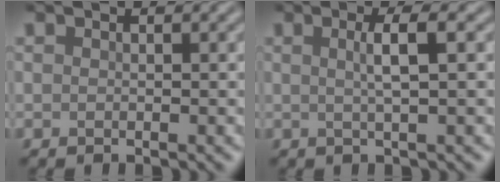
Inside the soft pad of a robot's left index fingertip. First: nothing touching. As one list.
[{"total": 2.8, "force": [0.2, 0.7, 2.7], "torque": [-0.042, 0.001, -0.002]}]